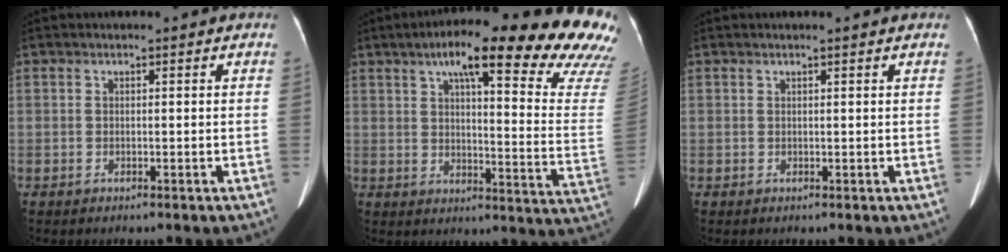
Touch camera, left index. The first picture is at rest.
{"total": 27.4, "force": [20.6, 3.6, 17.7], "torque": [-0.197, -0.035, 0.243]}
{"total": 1.2, "force": [1.0, -0.2, 0.6], "torque": [-0.014, 0.011, 0.016]}